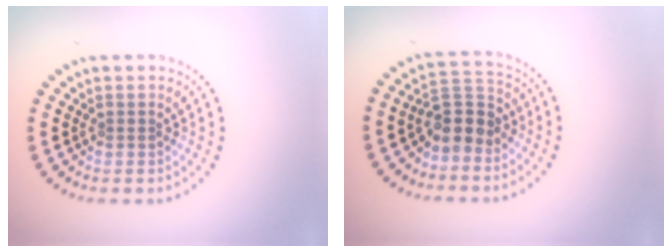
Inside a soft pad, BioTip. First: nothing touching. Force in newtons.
{"total": 3.6, "press": 3.3, "slide": 1.5}